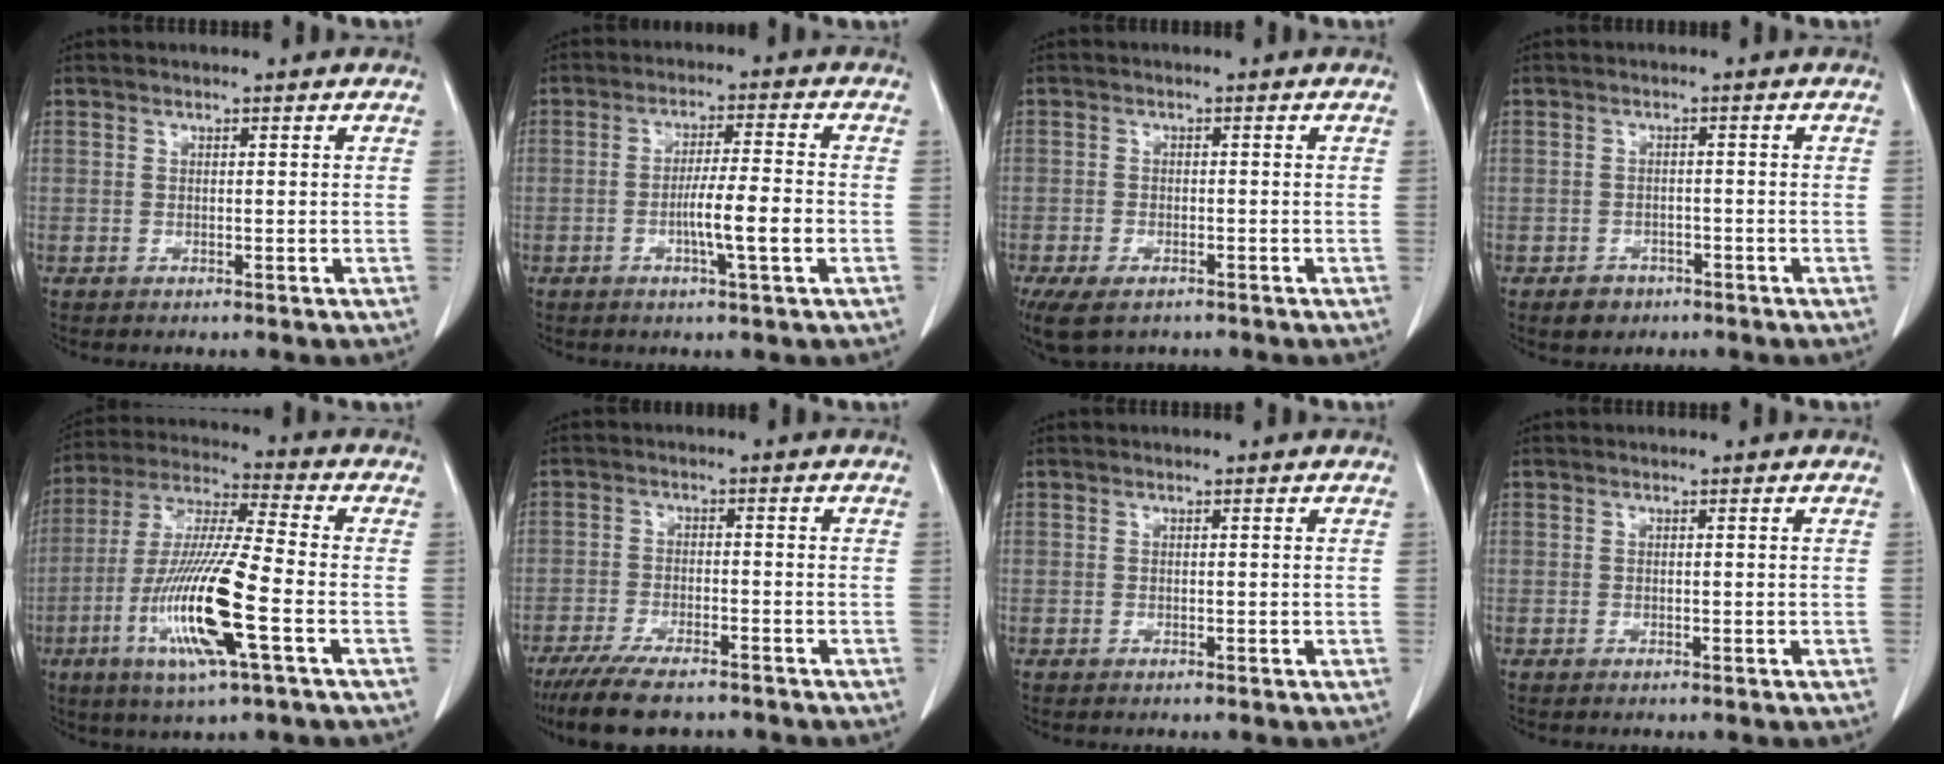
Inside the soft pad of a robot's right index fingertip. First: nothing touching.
{"total": 7.5, "force": [-2.0, 0.3, 7.2], "torque": [-0.122, 0.002, -0.035]}
{"total": 7.9, "force": [-5.0, 4.1, 4.5], "torque": [-0.091, -0.009, -0.079]}
{"total": 3.4, "force": [-2.1, 2.6, 0.9], "torque": [-0.014, 0.005, -0.024]}
{"total": 16.9, "force": [-5.4, 1.1, 16.0], "torque": [-0.329, -0.019, -0.101]}
{"total": 10.6, "force": [-8.3, 2.9, 5.9], "torque": [-0.101, -0.020, -0.134]}
{"total": 0.0}
{"total": 0.0}